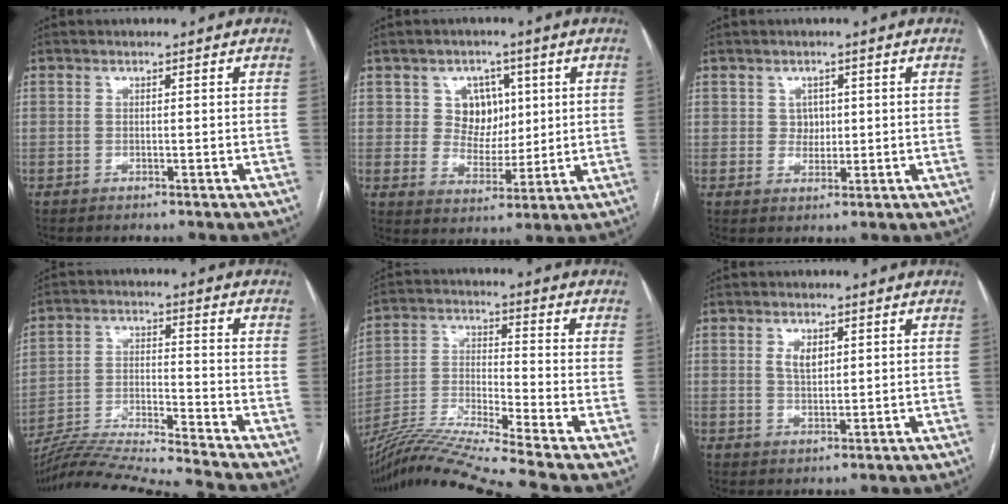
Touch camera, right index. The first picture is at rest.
{"total": 6.4, "force": [2.1, 5.4, 2.5], "torque": [-0.036, 0.011, 0.045]}
{"total": 2.4, "force": [0.6, 2.1, 1.1], "torque": [-0.012, -0.001, 0.011]}
{"total": 15.8, "force": [-14.8, -2.9, 4.9], "torque": [-0.071, -0.006, -0.248]}
{"total": 15.3, "force": [-13.1, -2.9, 7.4], "torque": [-0.146, -0.012, -0.236]}
{"total": 3.3, "force": [1.2, 1.7, 2.5], "torque": [-0.048, 0.001, 0.024]}